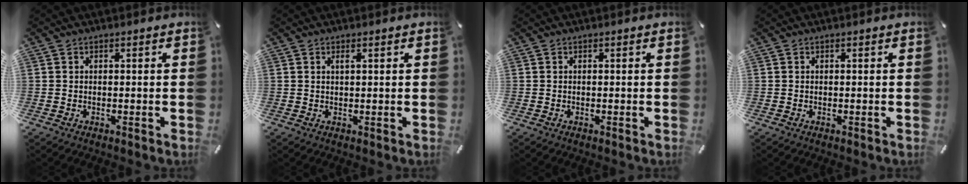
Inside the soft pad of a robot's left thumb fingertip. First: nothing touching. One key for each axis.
{"total": 1.0, "fx": 0.5, "fy": 0.3, "fz": 0.8, "tx": -0.016, "ty": 0.000, "tz": 0.009}
{"total": 0.0}
{"total": 0.0}